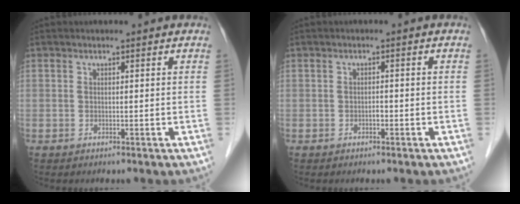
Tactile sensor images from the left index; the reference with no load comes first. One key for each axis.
{"total": 0.8, "fx": -0.6, "fy": 0.3, "fz": 0.5, "tx": -0.007, "ty": -0.001, "tz": -0.011}